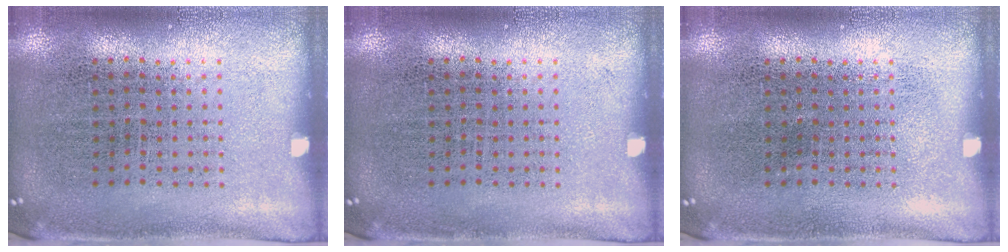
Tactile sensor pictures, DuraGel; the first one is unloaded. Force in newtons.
{"total": 0.0}
{"total": 0.0}